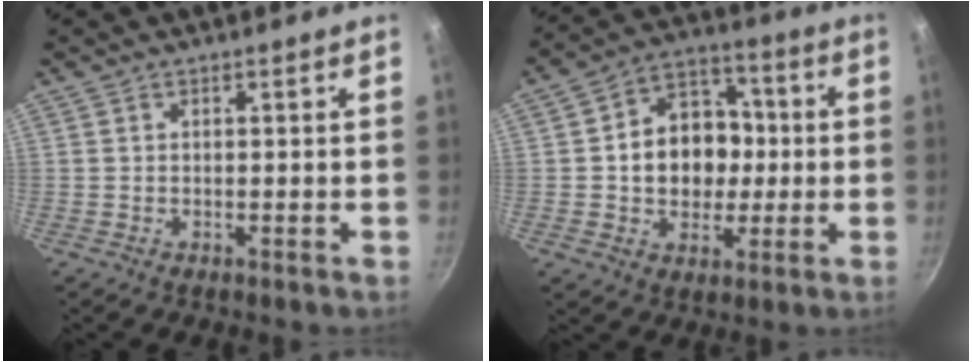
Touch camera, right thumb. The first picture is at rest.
{"total": 14.0, "force": [-0.2, 11.4, 8.3], "torque": [-0.089, 0.025, -0.009]}